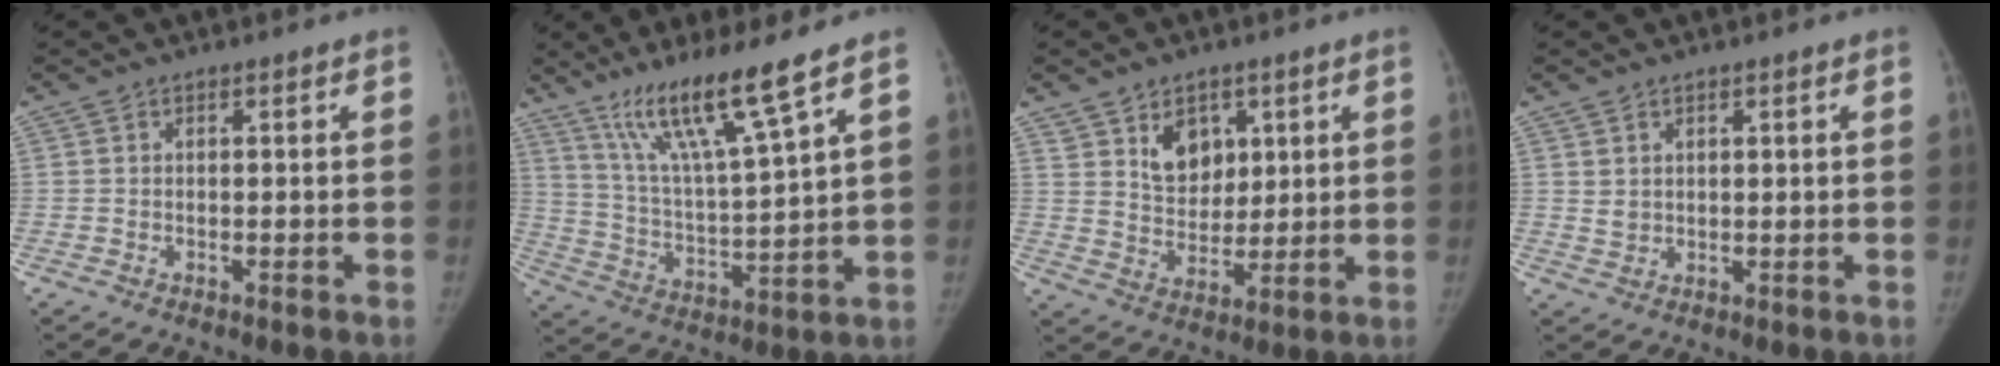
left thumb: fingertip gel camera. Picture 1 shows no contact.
{"total": 14.2, "force": [9.7, 0.0, 10.4], "torque": [-0.186, -0.058, 0.187]}
{"total": 8.5, "force": [3.8, 6.0, 4.6], "torque": [-0.042, -0.027, 0.073]}
{"total": 1.9, "force": [1.1, 1.3, 0.8], "torque": [-0.003, -0.009, 0.024]}